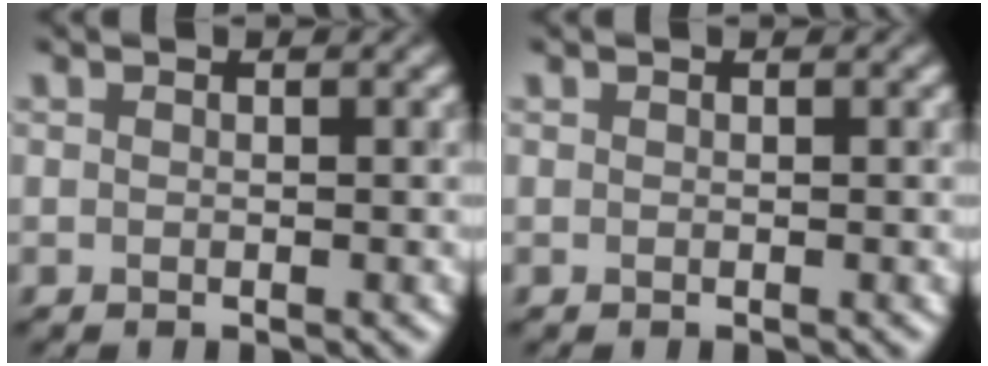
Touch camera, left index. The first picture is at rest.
{"total": 0.0}